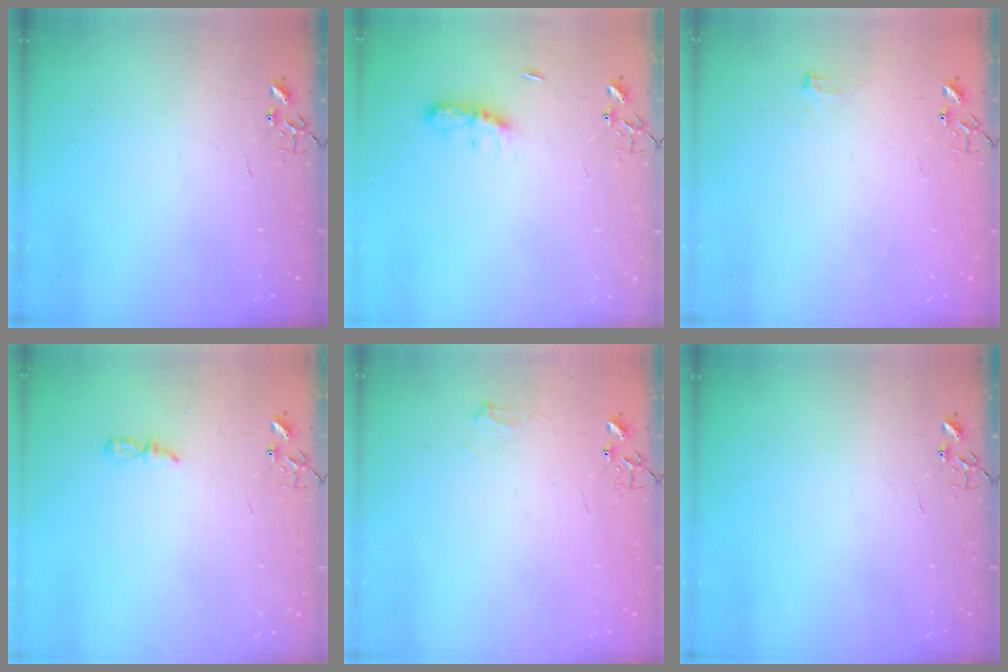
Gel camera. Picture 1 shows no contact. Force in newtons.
{"total": 6.3, "press": 6.3, "slide": 0.6}
{"total": 5.3, "press": 5.3, "slide": 0.8}
{"total": 3.6, "press": 3.6, "slide": 0.4}
{"total": 5.5, "press": 5.5, "slide": 0.3}
{"total": 0.0}